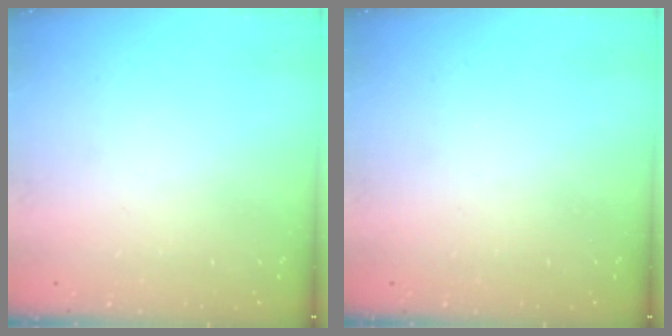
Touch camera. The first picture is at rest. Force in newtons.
{"total": 0.0}